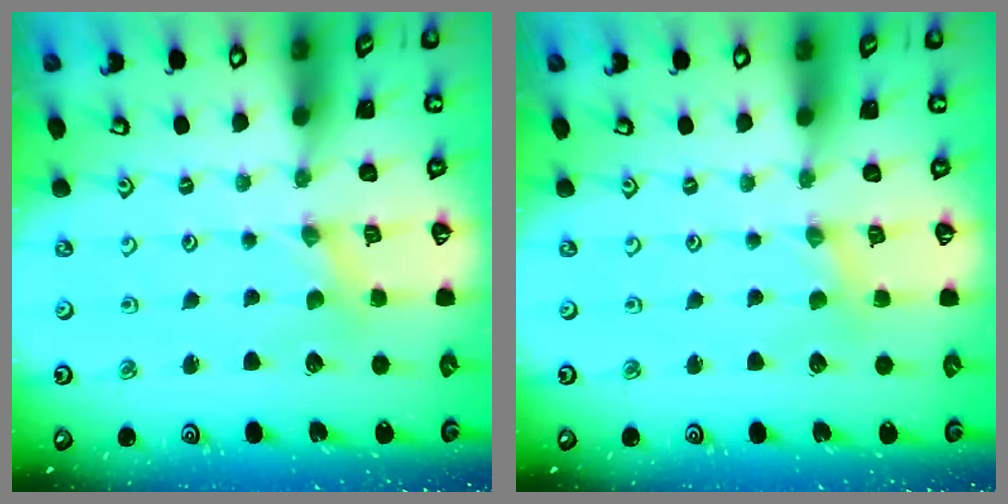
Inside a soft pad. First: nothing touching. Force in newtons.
{"total": 1.0, "press": 1.0, "slide": 0.2}